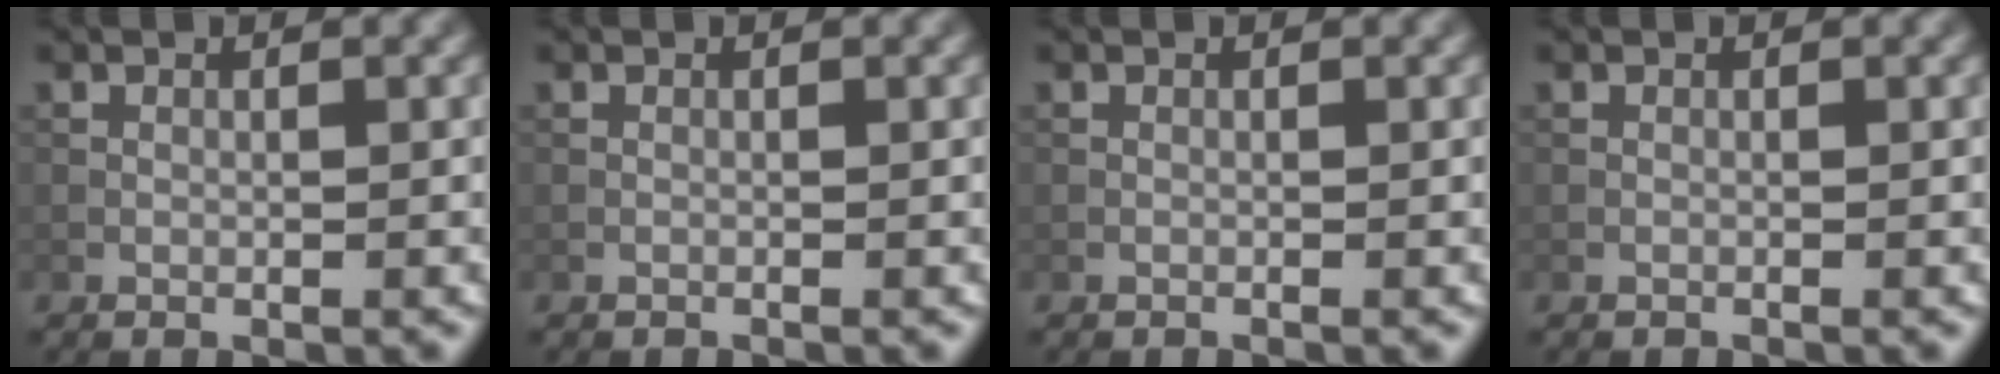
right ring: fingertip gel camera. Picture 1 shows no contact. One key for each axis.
{"total": 0.0}
{"total": 0.0}
{"total": 0.0}